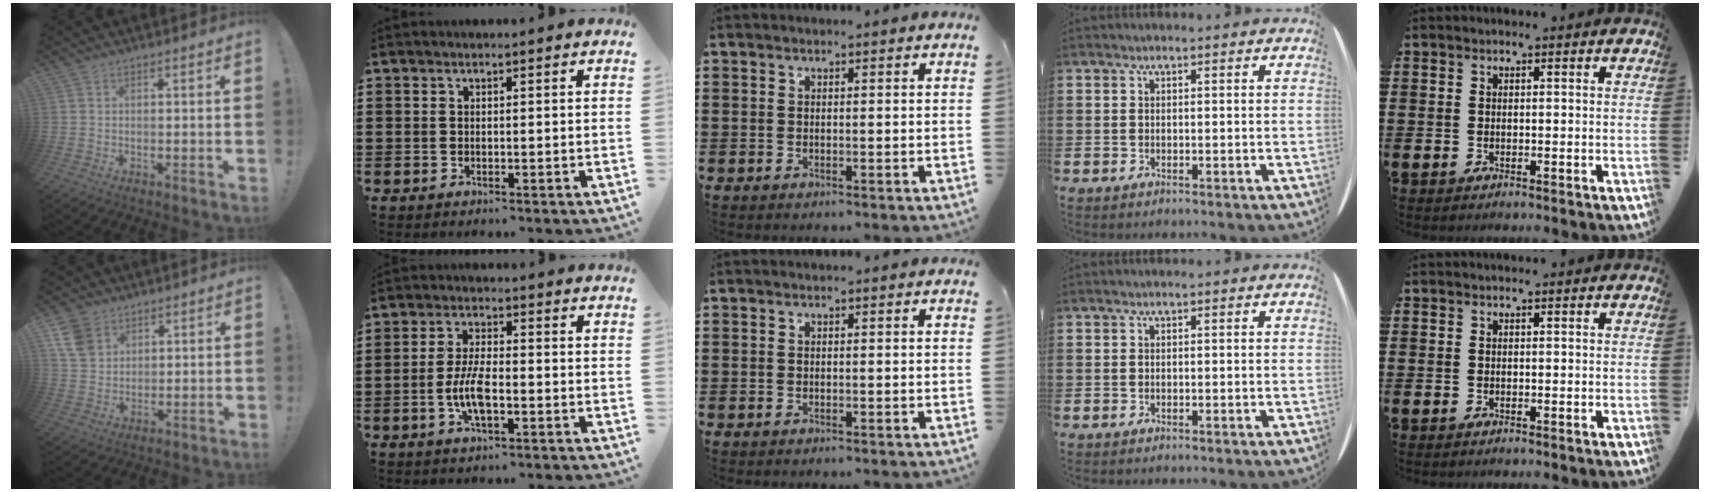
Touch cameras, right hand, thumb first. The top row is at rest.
{"thumb": {"total": 8.9, "force": [4.8, 6.5, 3.8], "torque": [-0.071, -0.018, 0.098]}, "index": {"total": 6.4, "force": [-1.8, 2.2, 5.8], "torque": [-0.133, -0.005, -0.041]}}